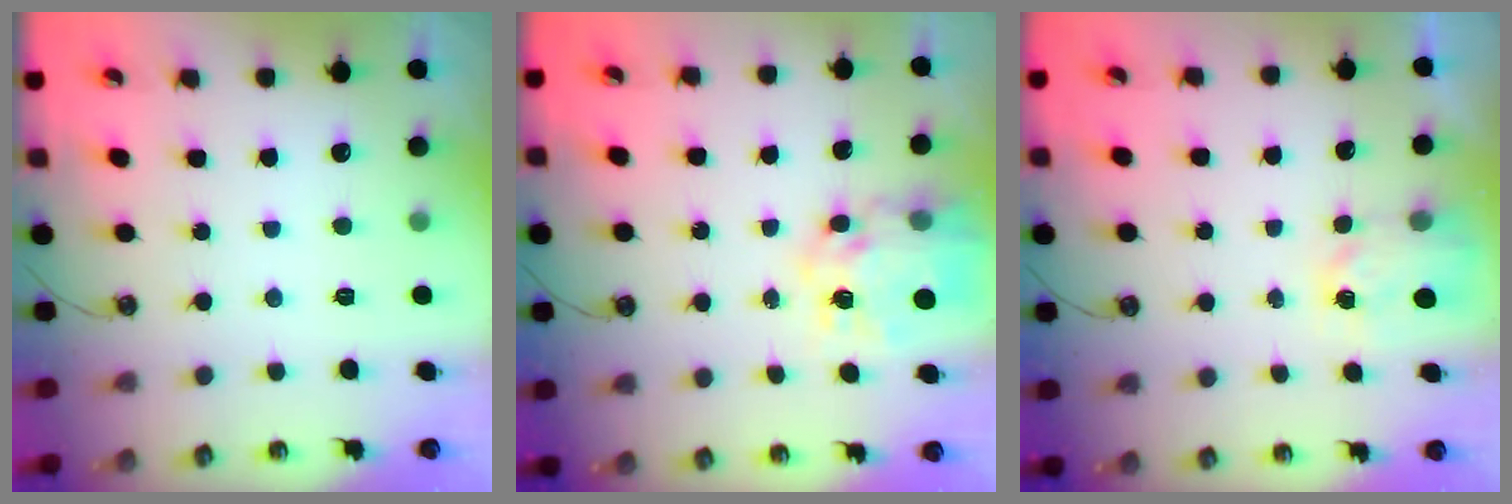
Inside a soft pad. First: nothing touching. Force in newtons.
{"total": 12.3, "press": 12.2, "slide": 1.2}
{"total": 3.0, "press": 3.0, "slide": 0.4}